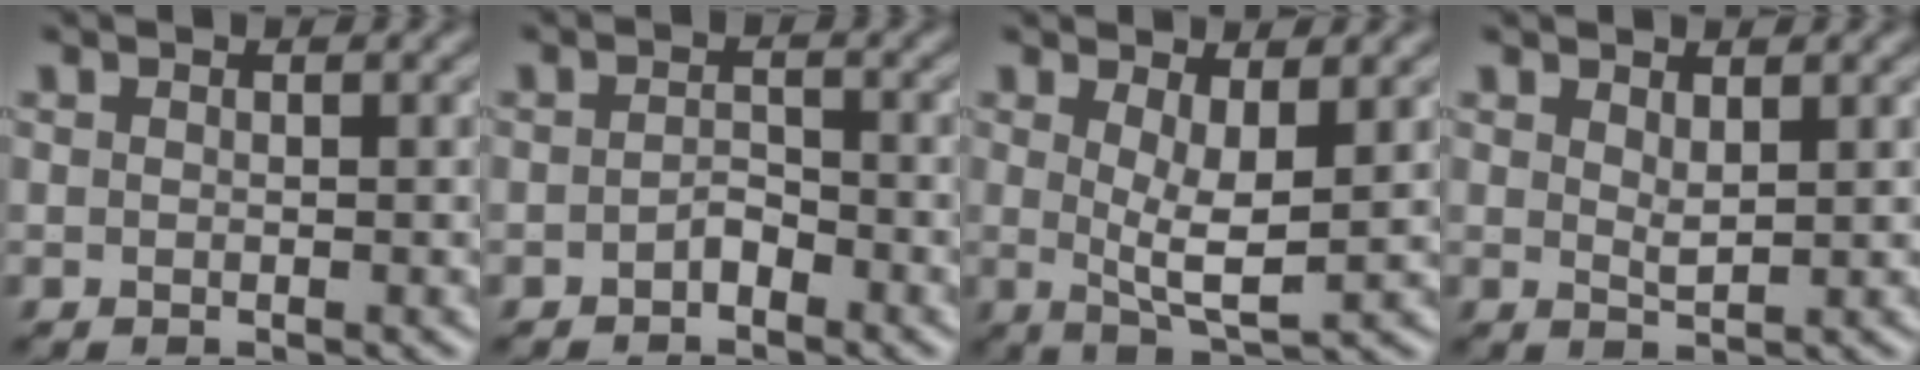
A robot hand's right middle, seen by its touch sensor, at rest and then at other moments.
{"total": 1.3, "force": [-0.8, 0.7, 0.8], "torque": [-0.015, 0.004, -0.016]}
{"total": 4.1, "force": [1.0, 1.1, 3.8], "torque": [-0.069, -0.012, 0.022]}
{"total": 1.3, "force": [1.0, 0.3, 0.9], "torque": [-0.019, -0.003, 0.019]}